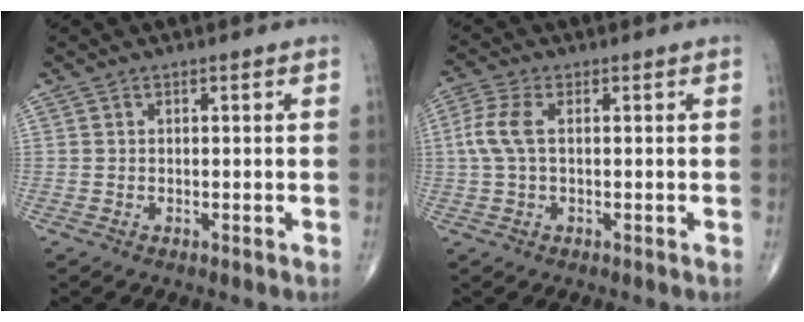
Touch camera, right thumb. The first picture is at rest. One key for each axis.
{"total": 5.4, "fx": 0.6, "fy": 2.7, "fz": 4.7, "tx": -0.132, "ty": 0.013, "tz": 0.007}